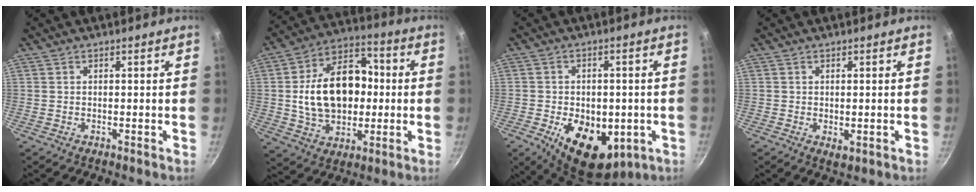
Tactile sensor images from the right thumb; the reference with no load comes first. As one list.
[{"total": 19.6, "force": [0.3, 13.8, 14.0], "torque": [-0.202, 0.033, 0.005]}, {"total": 15.4, "force": [-4.7, 9.6, 11.0], "torque": [-0.137, -0.009, -0.053]}, {"total": 2.0, "force": [-0.2, 1.1, 1.7], "torque": [-0.026, -0.007, -0.002]}]